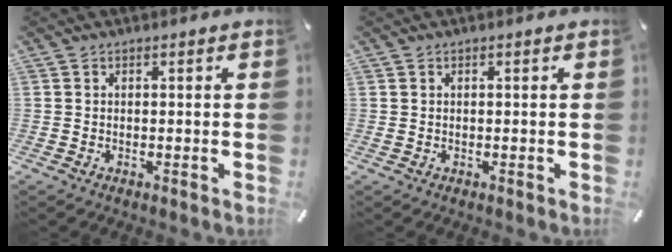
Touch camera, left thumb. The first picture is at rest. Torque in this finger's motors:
{"motor_torque": [-0.09, -0.09, -0.10, 0.26, 0.03]}